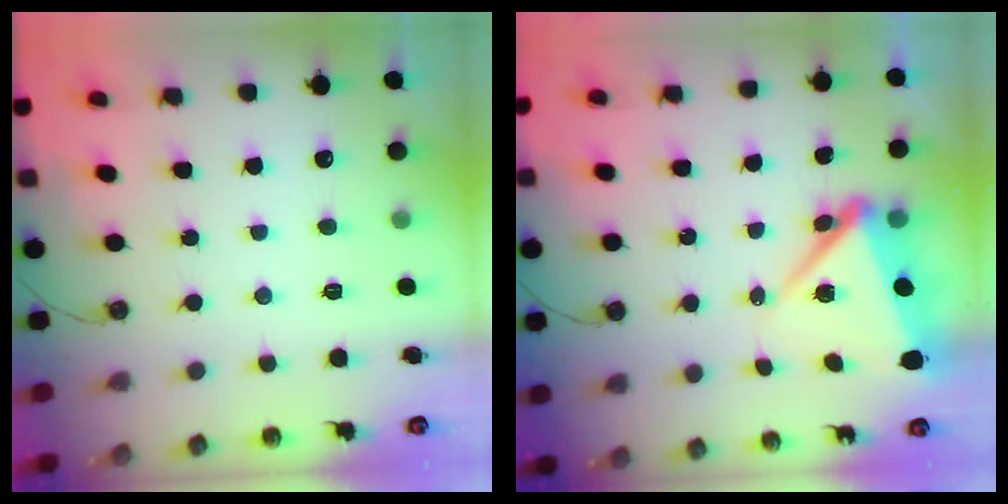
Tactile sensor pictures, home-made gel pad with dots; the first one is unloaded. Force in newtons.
{"total": 8.3, "press": 8.1, "slide": 1.6}